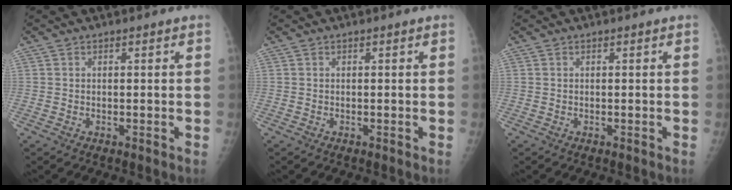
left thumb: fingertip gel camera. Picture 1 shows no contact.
{"total": 0.0}
{"total": 0.0}